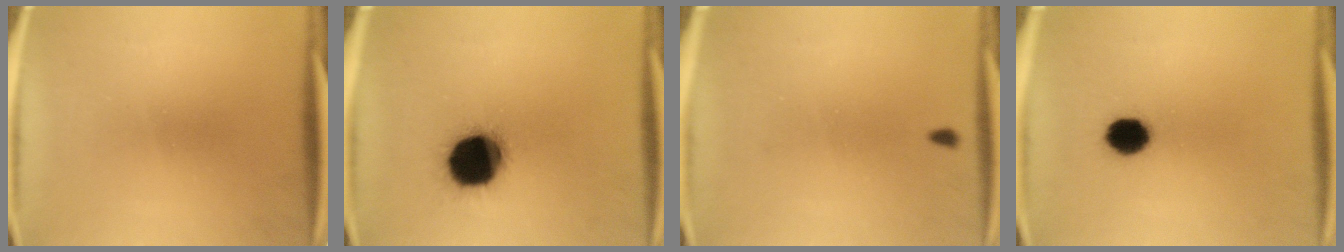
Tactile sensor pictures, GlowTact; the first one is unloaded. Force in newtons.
{"total": 19.4}
{"total": 0.8}
{"total": 6.8}